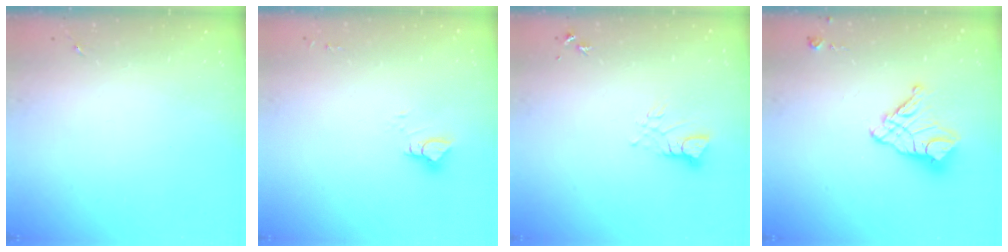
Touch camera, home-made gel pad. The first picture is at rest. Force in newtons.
{"total": 4.0, "press": 4.0, "slide": 0.3}
{"total": 3.7, "press": 3.7, "slide": 0.4}
{"total": 13.5, "press": 13.4, "slide": 1.3}